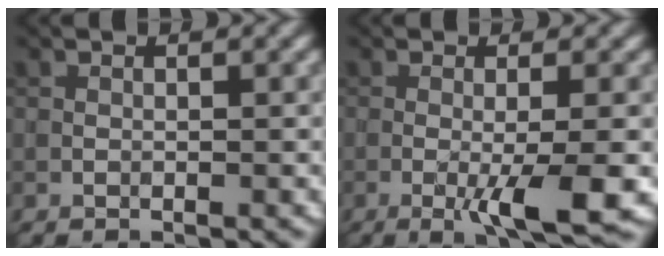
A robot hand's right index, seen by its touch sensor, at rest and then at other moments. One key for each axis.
{"total": 4.9, "fx": -1.4, "fy": 0.4, "fz": 4.6, "tx": -0.080, "ty": -0.009, "tz": -0.023}